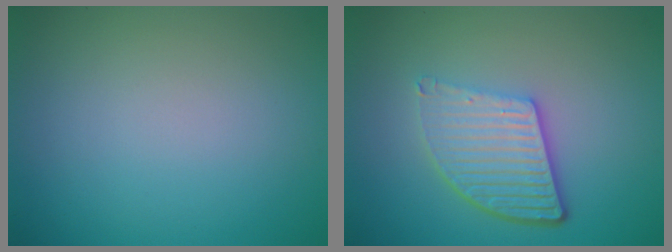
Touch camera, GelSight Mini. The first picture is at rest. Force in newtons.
{"total": 5.4, "press": 3.8, "slide": 3.9}